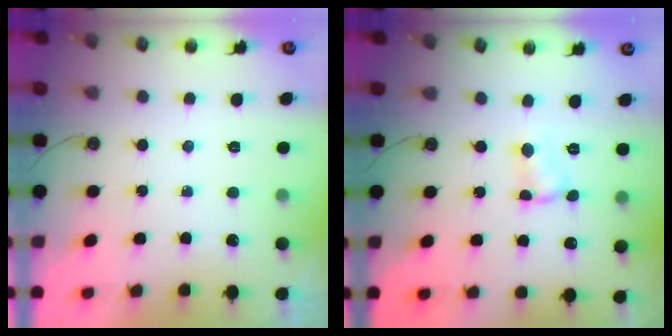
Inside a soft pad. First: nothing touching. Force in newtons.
{"total": 1.9, "press": 1.9, "slide": 0.3}